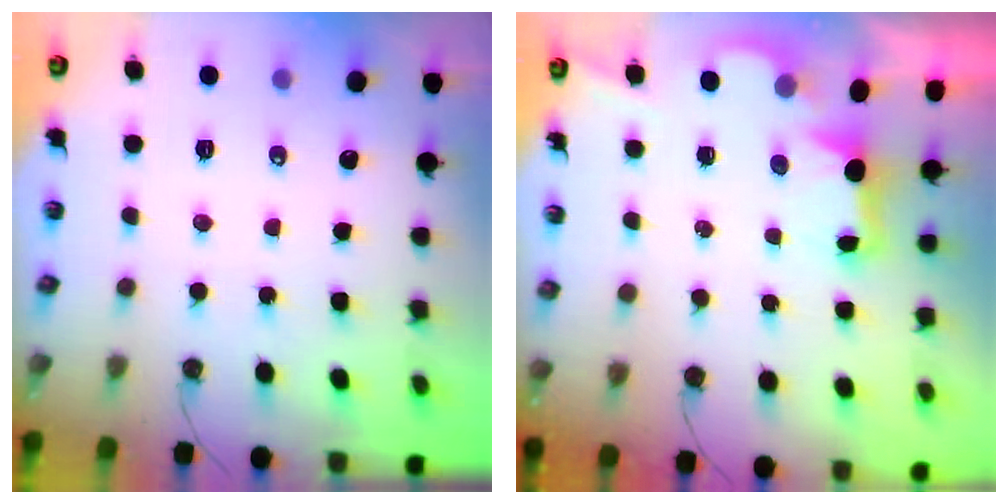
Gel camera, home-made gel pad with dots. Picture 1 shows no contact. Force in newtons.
{"total": 2.2, "press": 2.1, "slide": 0.7}